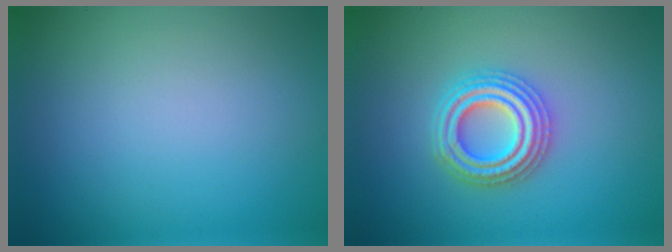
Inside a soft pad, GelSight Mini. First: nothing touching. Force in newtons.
{"total": 4.4, "press": 4.4, "slide": 0.7}